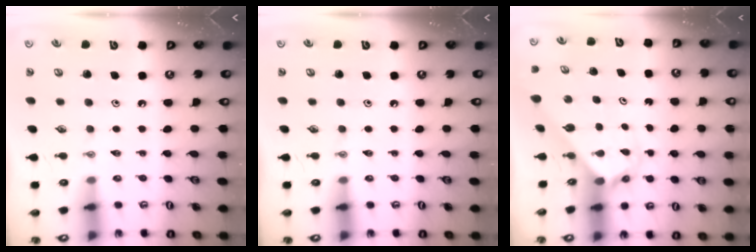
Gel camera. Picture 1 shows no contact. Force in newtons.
{"total": 0.0}
{"total": 2.6, "press": 2.6, "slide": 0.2}